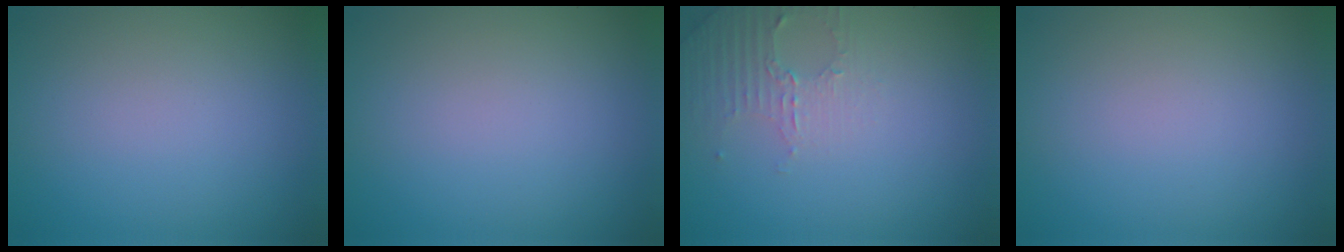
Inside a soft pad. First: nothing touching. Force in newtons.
{"total": 0.0}
{"total": 2.6, "press": 2.5, "slide": 0.7}
{"total": 0.0}